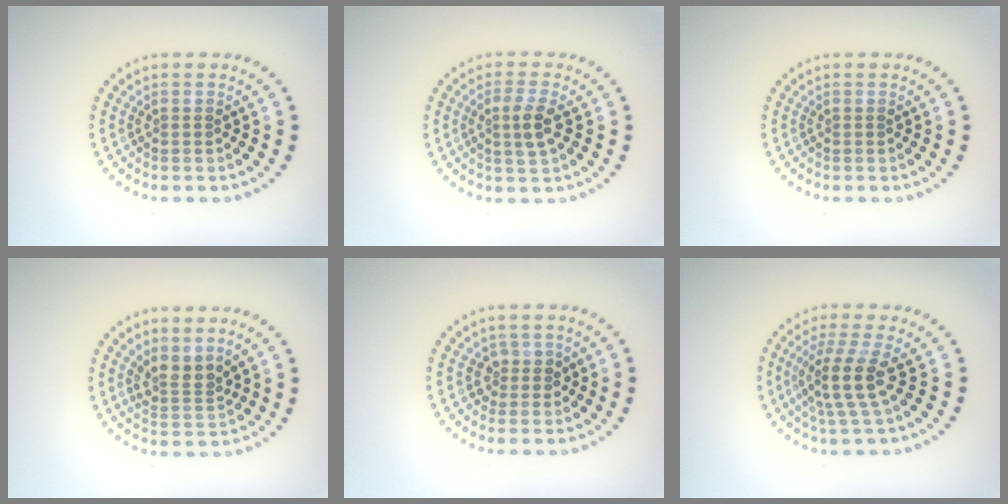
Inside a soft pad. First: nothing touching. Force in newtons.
{"total": 2.4, "press": 2.3, "slide": 0.8}
{"total": 0.0}
{"total": 2.5, "press": 1.8, "slide": 1.8}
{"total": 1.5, "press": 1.3, "slide": 0.7}
{"total": 3.7, "press": 2.7, "slide": 2.5}